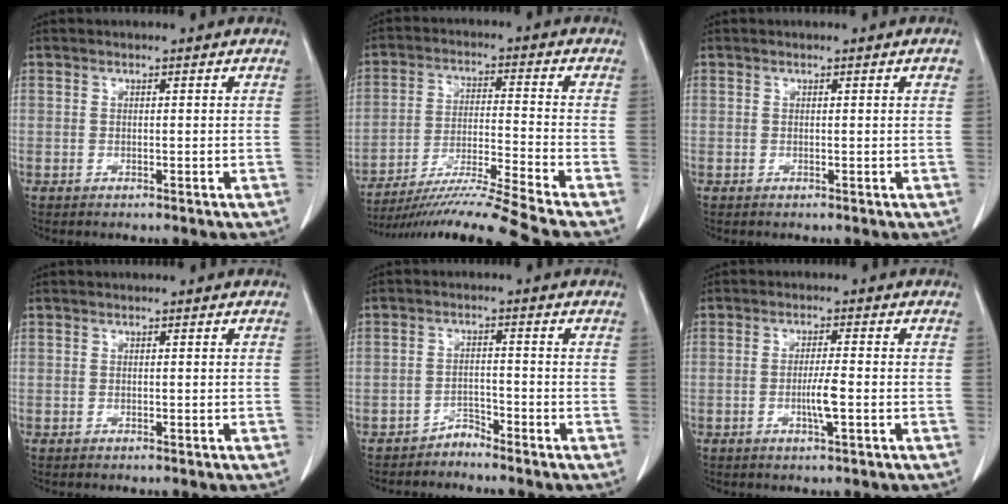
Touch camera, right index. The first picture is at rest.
{"total": 14.5, "force": [-12.6, -3.4, 6.3], "torque": [-0.105, -0.016, -0.213]}
{"total": 0.6, "force": [0.3, 0.0, 0.6], "torque": [-0.010, 0.001, 0.003]}
{"total": 0.0}
{"total": 2.1, "force": [-2.0, 0.6, -0.3], "torque": [0.013, -0.001, -0.035]}
{"total": 3.5, "force": [-0.9, 0.0, 3.3], "torque": [-0.066, -0.004, -0.015]}